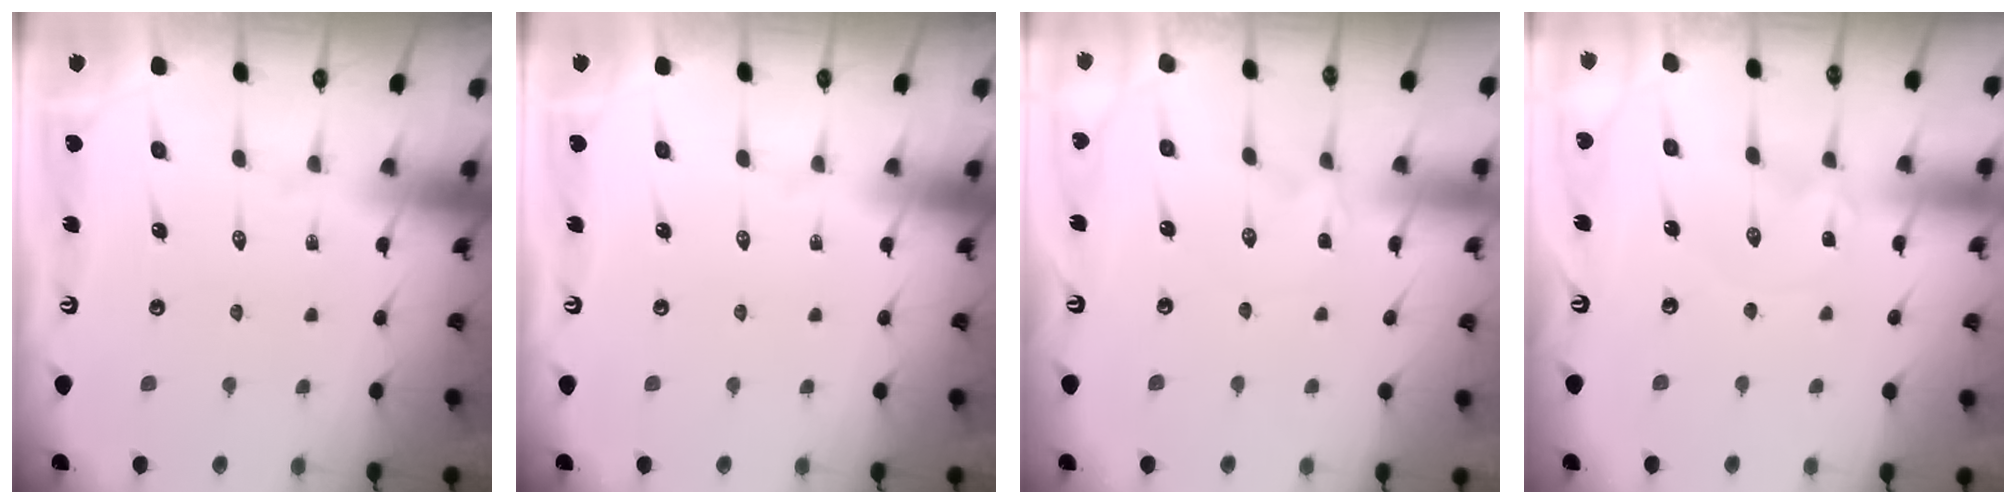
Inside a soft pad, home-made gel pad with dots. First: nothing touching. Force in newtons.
{"total": 0.0}
{"total": 1.6, "press": 1.6, "slide": 0.3}
{"total": 1.1, "press": 1.1, "slide": 0.1}